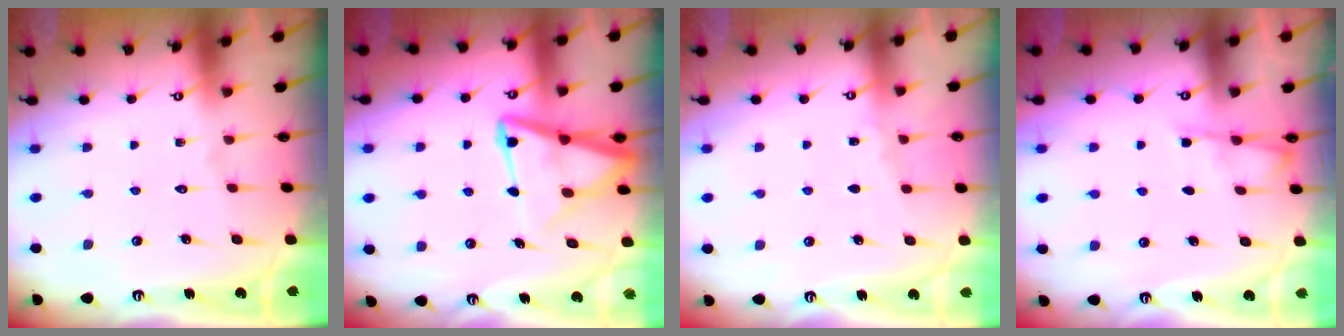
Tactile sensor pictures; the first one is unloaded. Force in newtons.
{"total": 10.8, "press": 10.8, "slide": 1.1}
{"total": 3.0, "press": 3.0, "slide": 0.4}
{"total": 2.2, "press": 2.2, "slide": 0.3}